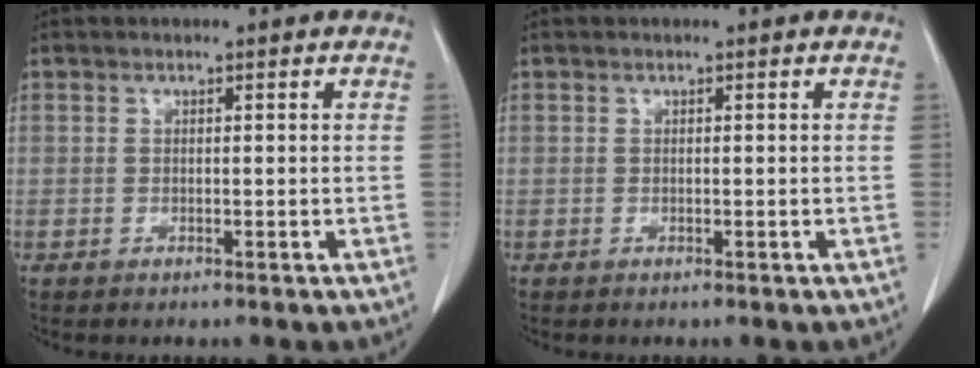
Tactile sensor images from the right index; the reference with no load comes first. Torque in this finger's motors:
{"motor_torque": [-0.01, 0.01, -0.01, 0.00]}